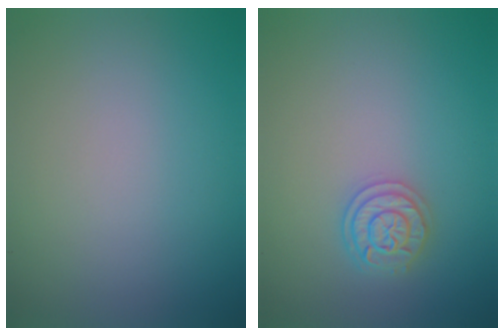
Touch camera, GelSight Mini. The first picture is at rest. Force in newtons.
{"total": 2.4, "press": 2.4, "slide": 0.4}